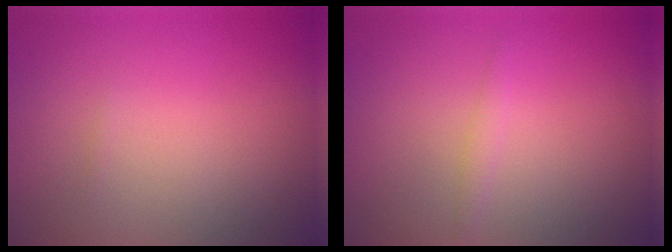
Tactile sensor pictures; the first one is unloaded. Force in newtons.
{"total": 0.9, "press": 0.9, "slide": 0.1}